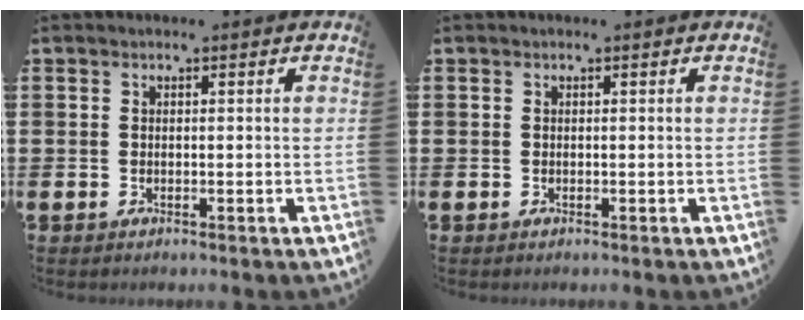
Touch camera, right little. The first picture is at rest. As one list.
[{"total": 0.0}]